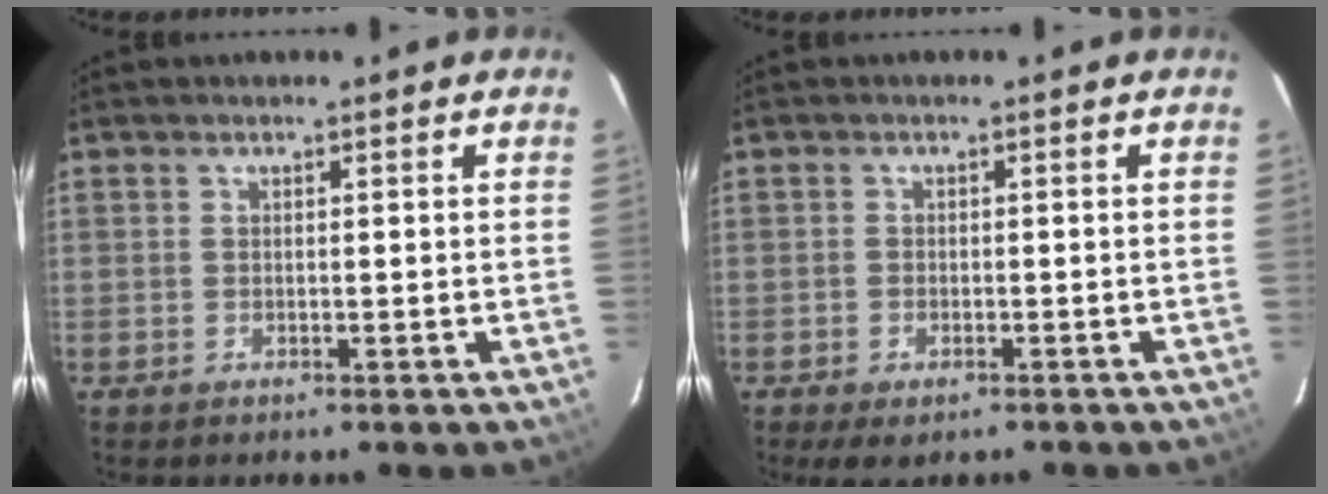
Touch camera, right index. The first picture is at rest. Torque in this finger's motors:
{"motor_torque": [0.68, -0.52, 0.31, 0.05]}